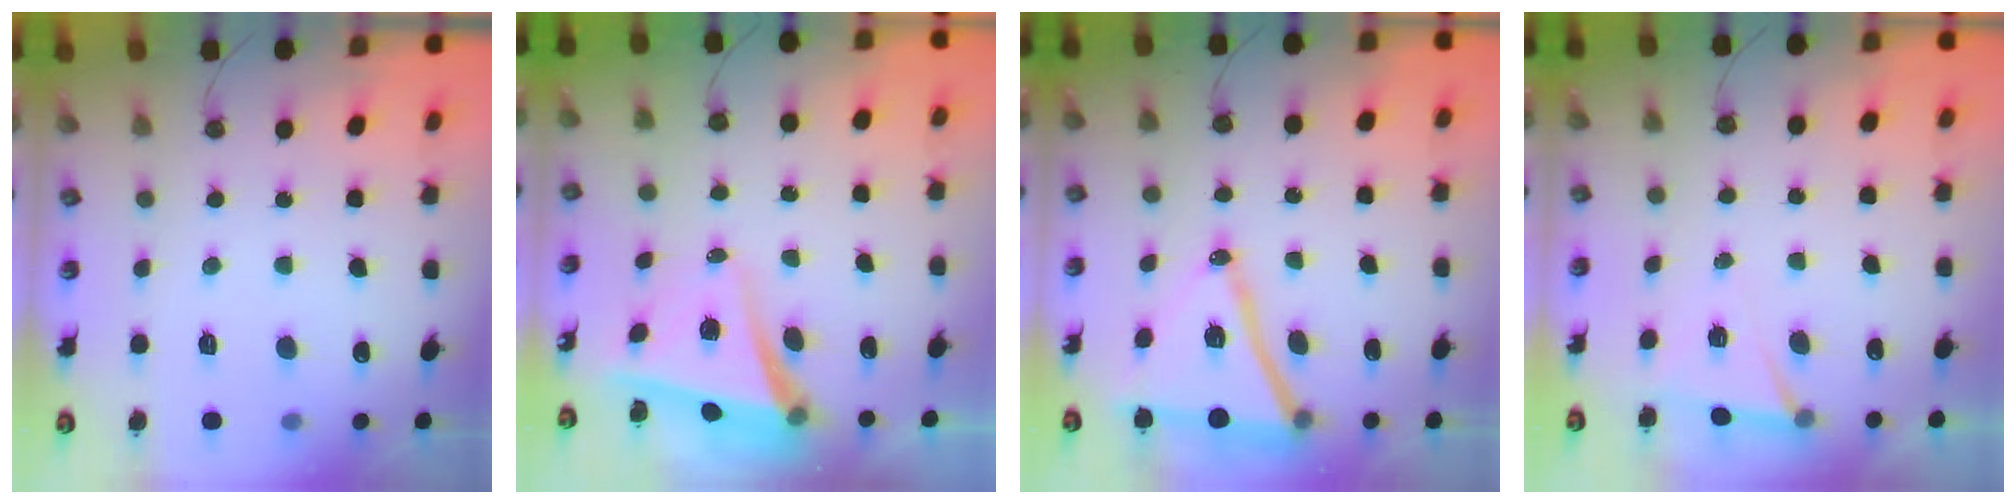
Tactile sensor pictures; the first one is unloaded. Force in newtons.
{"total": 5.6, "press": 5.6, "slide": 1.0}
{"total": 14.3, "press": 13.8, "slide": 3.8}
{"total": 5.2, "press": 2.7, "slide": 4.5}